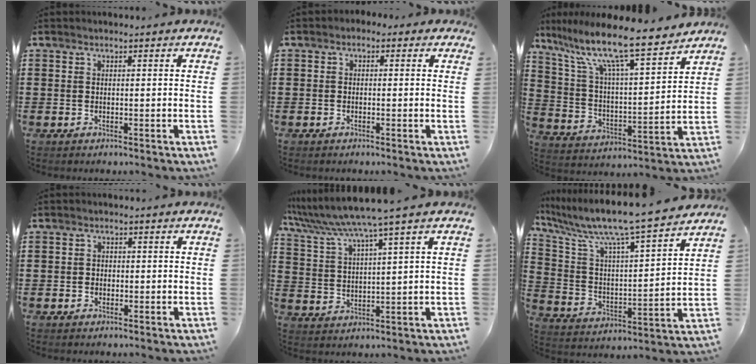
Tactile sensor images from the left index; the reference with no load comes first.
{"total": 1.1, "force": [-0.5, 0.8, 0.4], "torque": [-0.009, 0.005, -0.013]}
{"total": 11.7, "force": [9.8, 0.6, 6.4], "torque": [-0.160, -0.063, 0.163]}
{"total": 1.1, "force": [-0.4, 0.9, 0.3], "torque": [-0.008, 0.004, -0.010]}
{"total": 6.4, "force": [5.0, -0.9, 3.9], "torque": [-0.093, -0.032, 0.082]}
{"total": 9.5, "force": [8.2, -0.1, 4.9], "torque": [-0.129, -0.063, 0.130]}